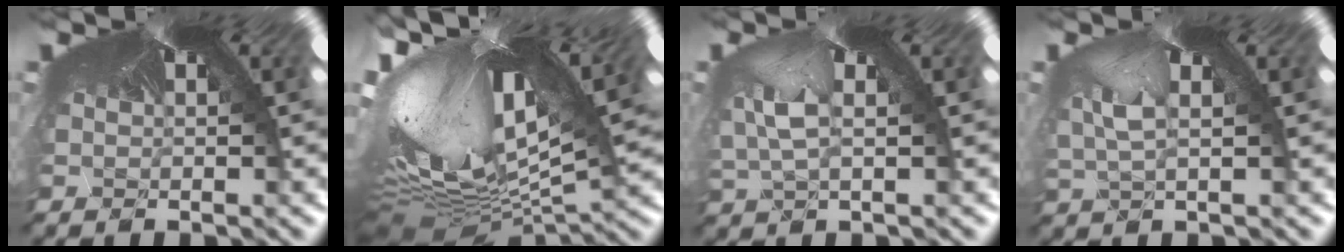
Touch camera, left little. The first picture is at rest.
{"total": 4.8, "force": [-3.9, 1.1, 2.6], "torque": [-0.117, -0.104, -0.020]}
{"total": 3.1, "force": [-3.0, 0.6, -0.1], "torque": [-0.030, -0.047, -0.011]}
{"total": 2.1, "force": [-2.1, 0.4, 0.3], "torque": [-0.038, -0.036, 0.007]}